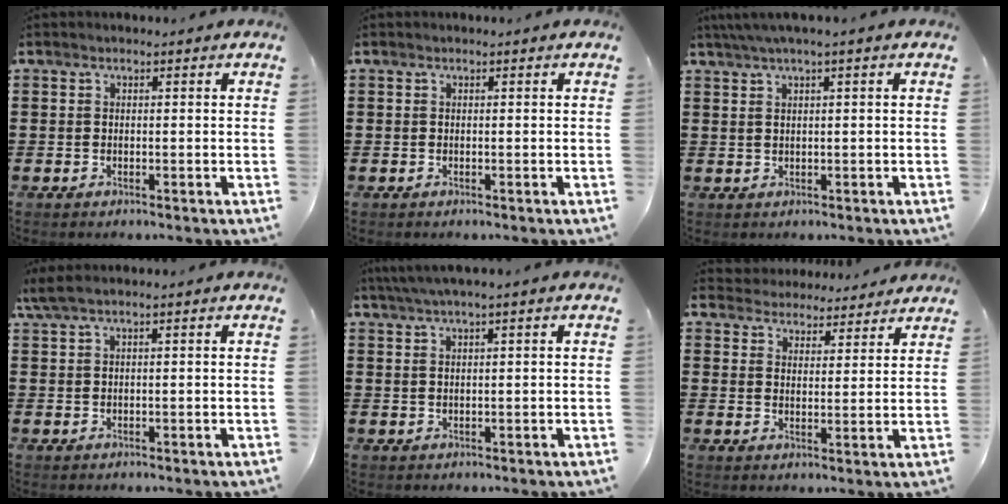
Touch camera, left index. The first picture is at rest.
{"total": 0.0}
{"total": 2.1, "force": [0.7, -0.1, 2.0], "torque": [-0.036, -0.002, 0.013]}
{"total": 1.6, "force": [0.6, -0.1, 1.5], "torque": [-0.030, -0.003, 0.011]}
{"total": 2.1, "force": [0.9, -0.2, 1.9], "torque": [-0.035, -0.001, 0.017]}
{"total": 3.9, "force": [3.8, 0.7, -0.3], "torque": [-0.013, -0.018, 0.069]}